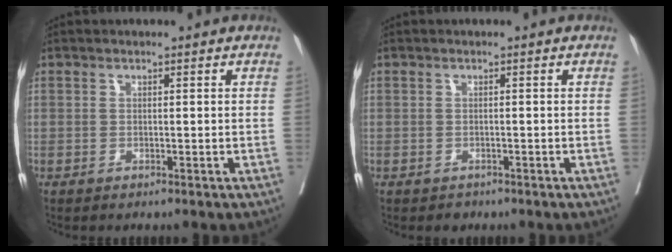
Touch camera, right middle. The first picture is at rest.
{"total": 1.1, "force": [-0.9, 0.7, 0.1], "torque": [-0.003, 0.000, -0.012]}